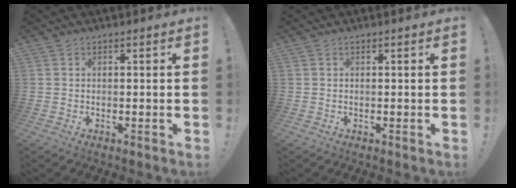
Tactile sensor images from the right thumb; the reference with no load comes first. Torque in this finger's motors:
{"motor_torque": [0.00, 0.00, 0.00, 0.00, 0.01]}